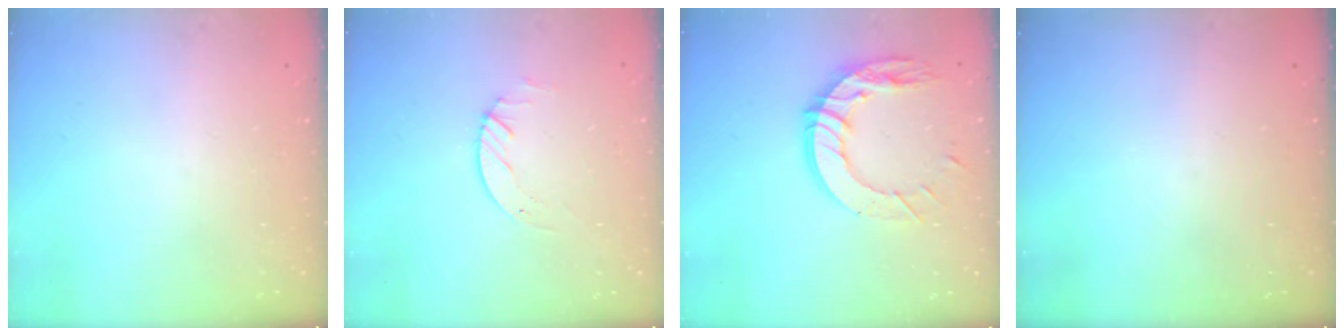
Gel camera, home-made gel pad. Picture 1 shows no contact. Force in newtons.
{"total": 2.5, "press": 2.5, "slide": 0.2}
{"total": 14.0, "press": 13.9, "slide": 1.5}
{"total": 0.0}